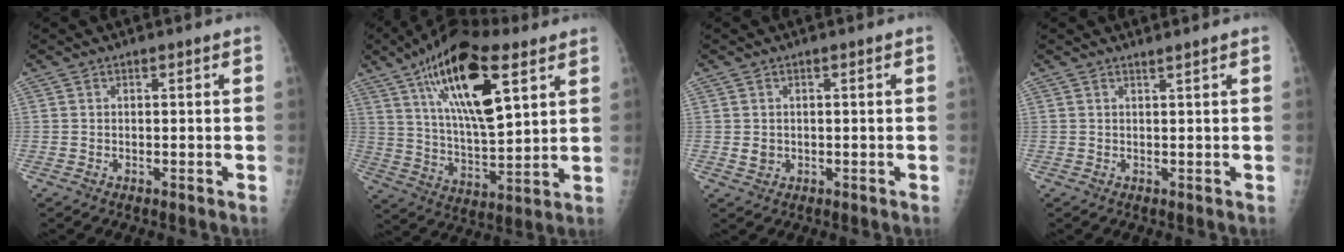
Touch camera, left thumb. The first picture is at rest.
{"total": 21.1, "force": [9.7, 8.0, 16.9], "torque": [-0.274, -0.030, 0.167]}
{"total": 2.2, "force": [0.0, 2.0, 1.0], "torque": [-0.006, 0.001, 0.004]}
{"total": 0.7, "force": [0.6, -0.2, 0.2], "torque": [-0.011, -0.009, 0.015]}